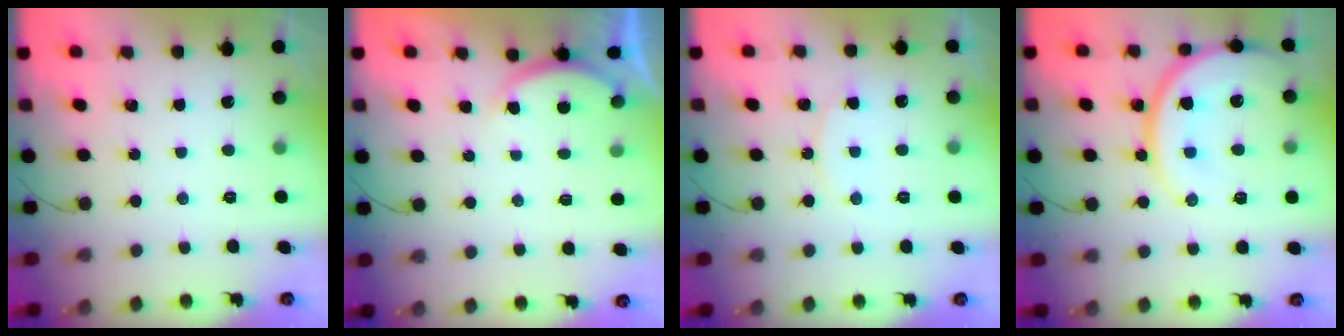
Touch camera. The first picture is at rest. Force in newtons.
{"total": 2.6, "press": 2.5, "slide": 0.7}
{"total": 6.6, "press": 6.6, "slide": 0.5}
{"total": 18.7, "press": 18.5, "slide": 3.1}